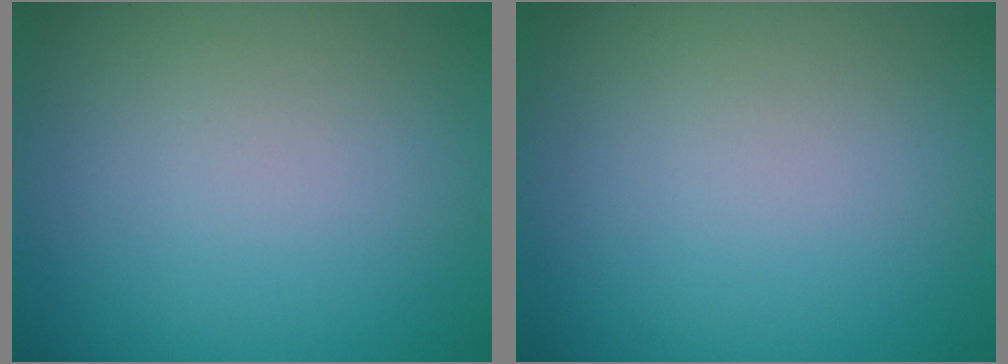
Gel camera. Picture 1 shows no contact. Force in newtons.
{"total": 0.0}